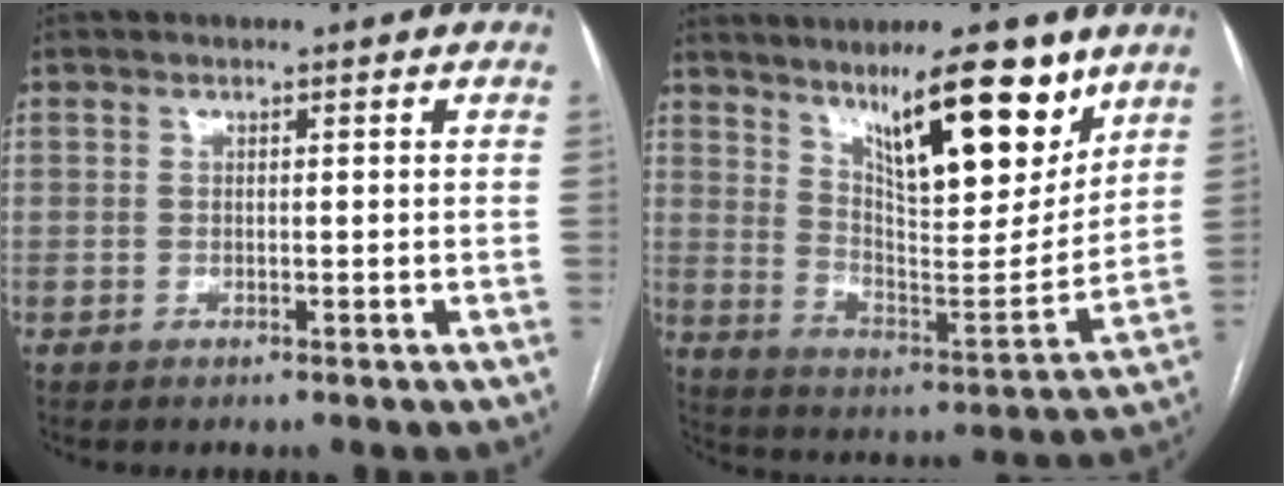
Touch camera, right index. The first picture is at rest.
{"total": 17.5, "force": [11.4, 3.5, 12.8], "torque": [-0.195, -0.017, 0.193]}